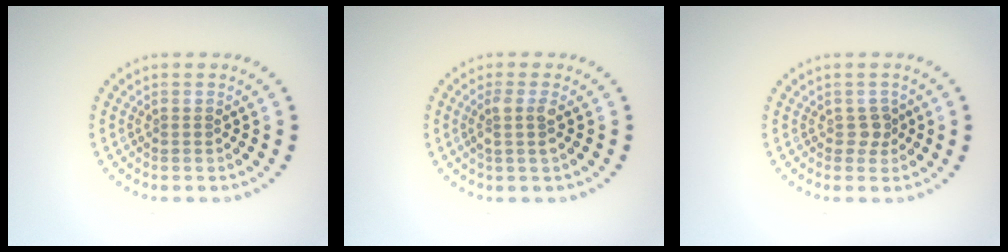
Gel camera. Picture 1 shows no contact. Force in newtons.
{"total": 1.8, "press": 1.5, "slide": 1.0}
{"total": 1.3, "press": 1.0, "slide": 0.8}